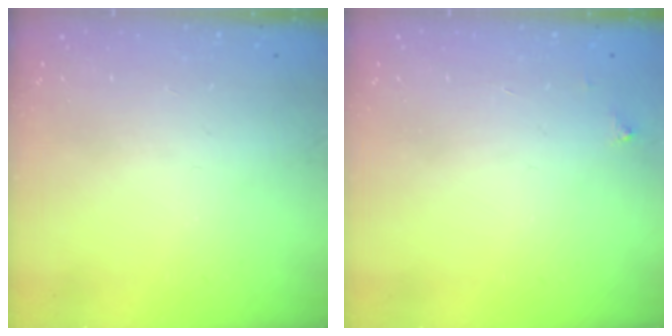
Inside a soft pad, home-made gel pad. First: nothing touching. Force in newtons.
{"total": 2.5, "press": 2.5, "slide": 0.4}